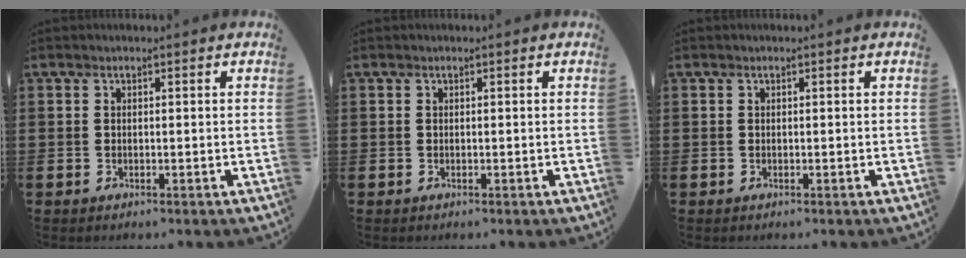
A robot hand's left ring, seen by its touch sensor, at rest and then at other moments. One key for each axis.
{"total": 0.0}
{"total": 0.0}